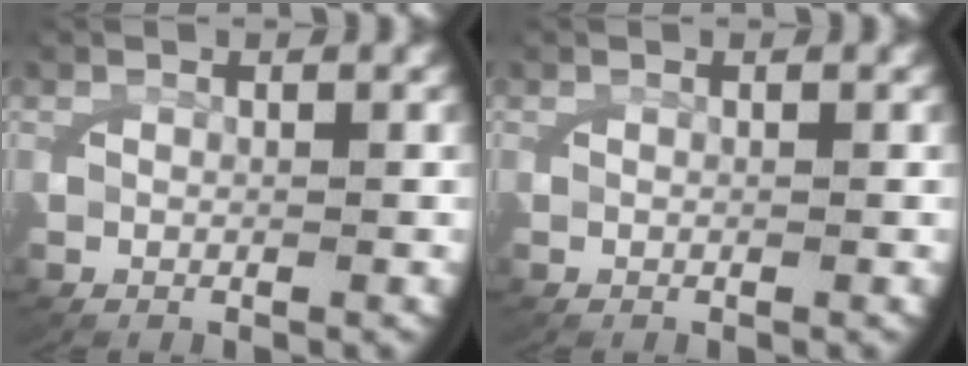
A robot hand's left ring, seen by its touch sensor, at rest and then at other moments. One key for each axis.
{"total": 0.0}